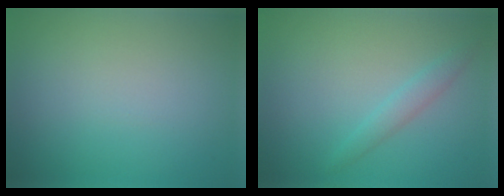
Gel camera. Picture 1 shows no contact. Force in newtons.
{"total": 1.6, "press": 1.6, "slide": 0.1}